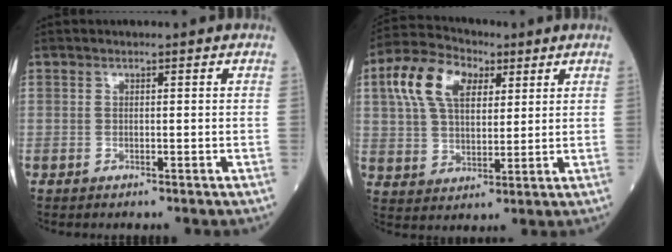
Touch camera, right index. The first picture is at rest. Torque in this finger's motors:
{"motor_torque": [1.34, 0.81, 0.22, 0.08]}